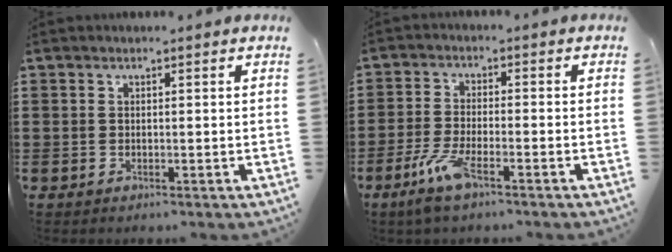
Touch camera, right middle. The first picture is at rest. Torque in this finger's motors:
{"motor_torque": [2.14, 0.00, 0.60, 0.19]}